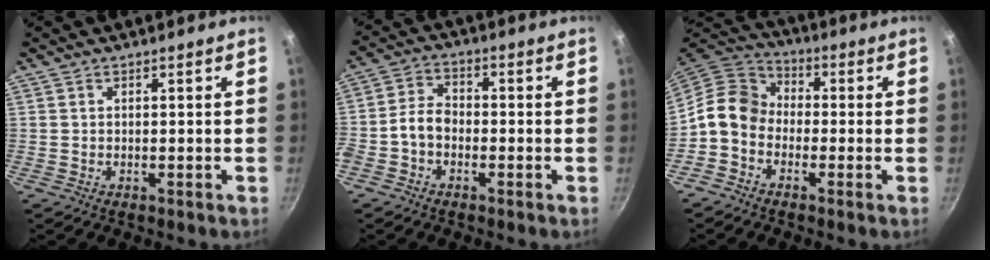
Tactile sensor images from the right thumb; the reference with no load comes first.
{"total": 5.2, "force": [-2.0, 3.6, 3.1], "torque": [-0.054, 0.031, -0.052]}
{"total": 8.7, "force": [-2.1, 7.0, 4.8], "torque": [-0.064, 0.039, -0.067]}